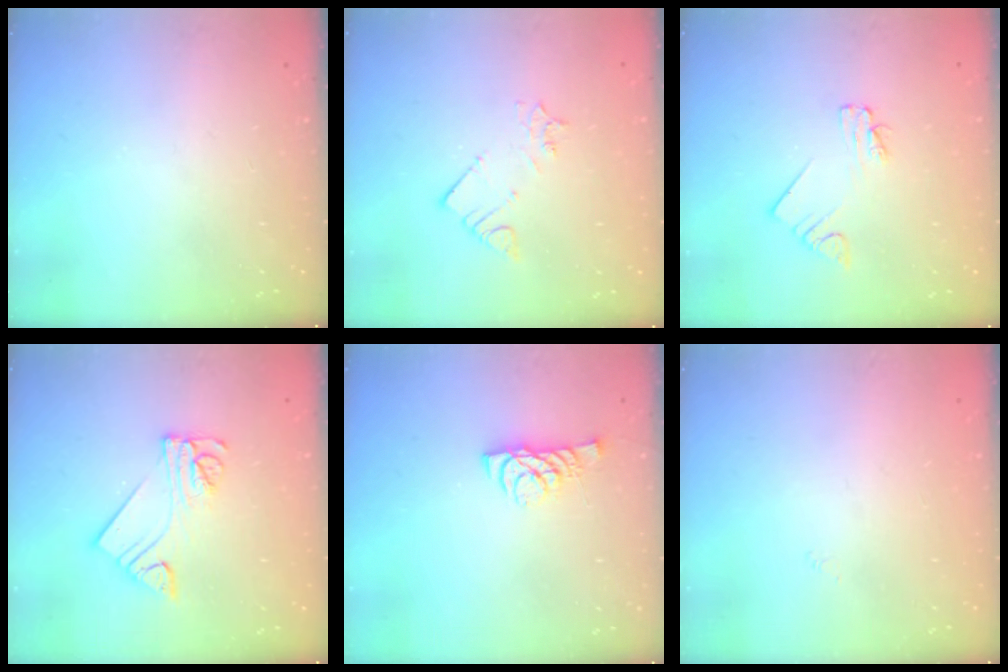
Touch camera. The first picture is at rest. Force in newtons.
{"total": 3.1, "press": 3.1, "slide": 0.1}
{"total": 2.2, "press": 2.2, "slide": 0.3}
{"total": 10.5, "press": 10.4, "slide": 1.1}
{"total": 5.3, "press": 5.2, "slide": 0.9}
{"total": 0.6, "press": 0.5, "slide": 0.2}